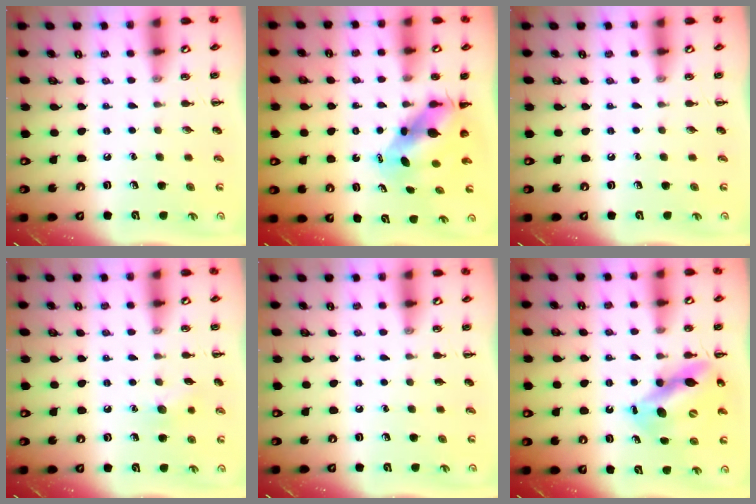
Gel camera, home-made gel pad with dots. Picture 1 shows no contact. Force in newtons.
{"total": 5.9, "press": 5.7, "slide": 1.6}
{"total": 0.0}
{"total": 6.6, "press": 6.4, "slide": 1.5}
{"total": 0.0}
{"total": 11.4, "press": 11.0, "slide": 3.0}